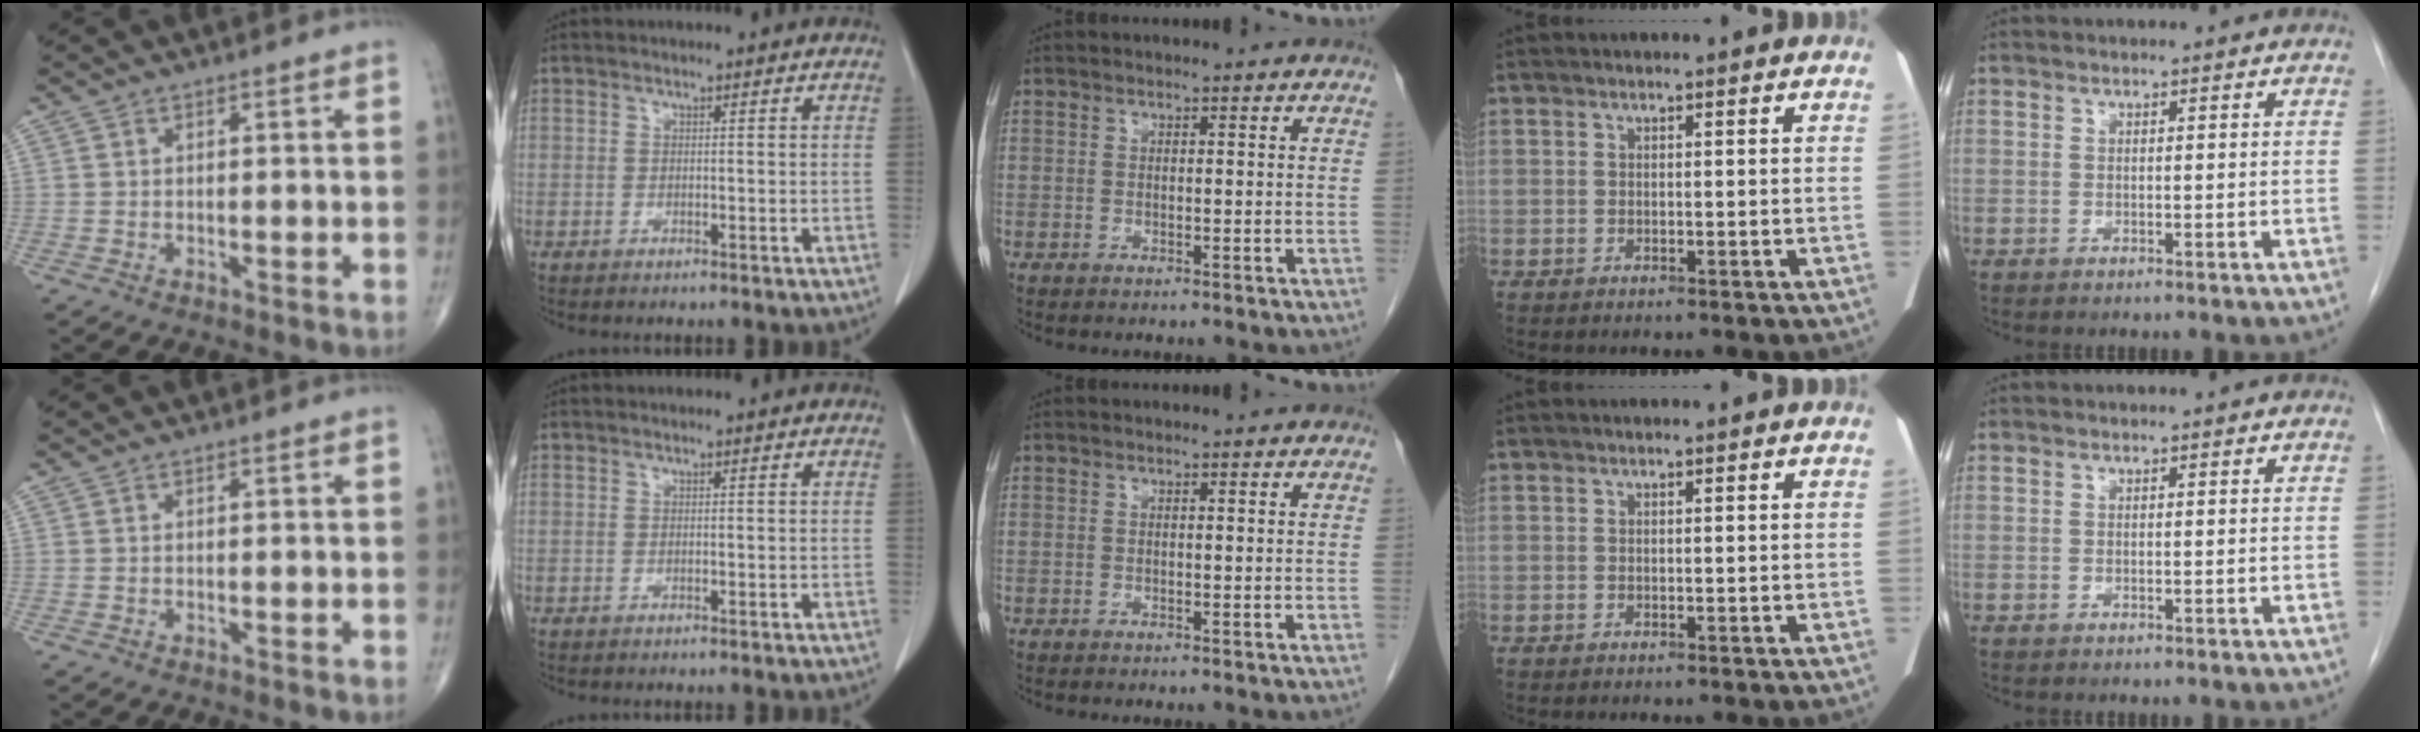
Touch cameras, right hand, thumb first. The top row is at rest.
{}